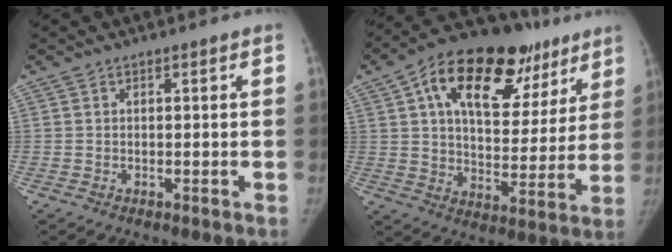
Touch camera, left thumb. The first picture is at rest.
{"total": 27.4, "force": [13.9, 14.7, 18.4], "torque": [-0.244, 0.014, 0.216]}